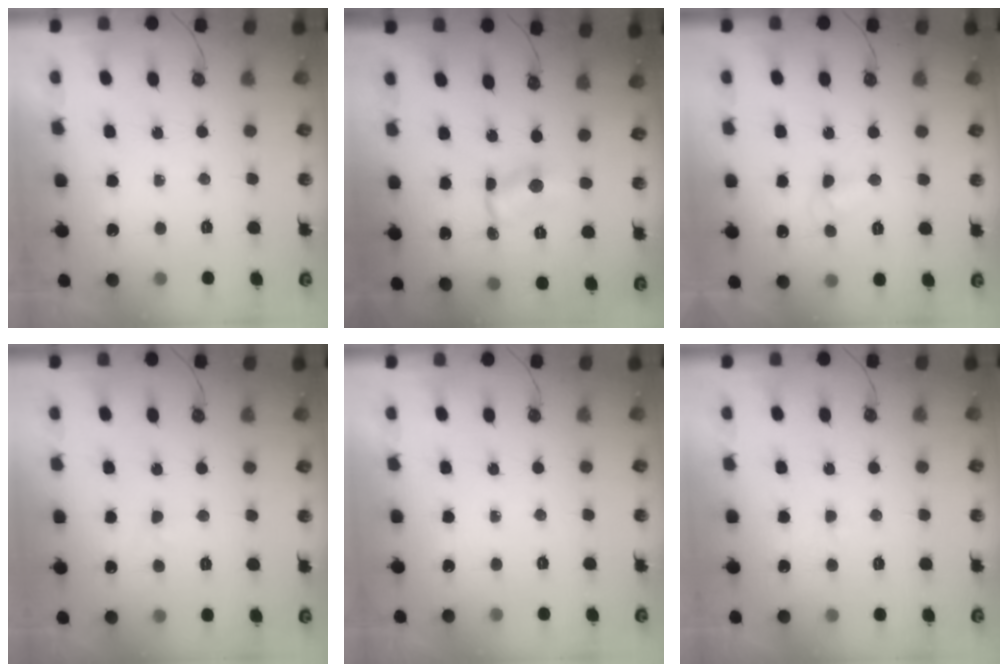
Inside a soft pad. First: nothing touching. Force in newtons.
{"total": 0.8, "press": 0.6, "slide": 0.5}
{"total": 5.6, "press": 5.6, "slide": 0.8}
{"total": 3.6, "press": 3.5, "slide": 0.9}
{"total": 0.0}
{"total": 2.1, "press": 2.1, "slide": 0.4}